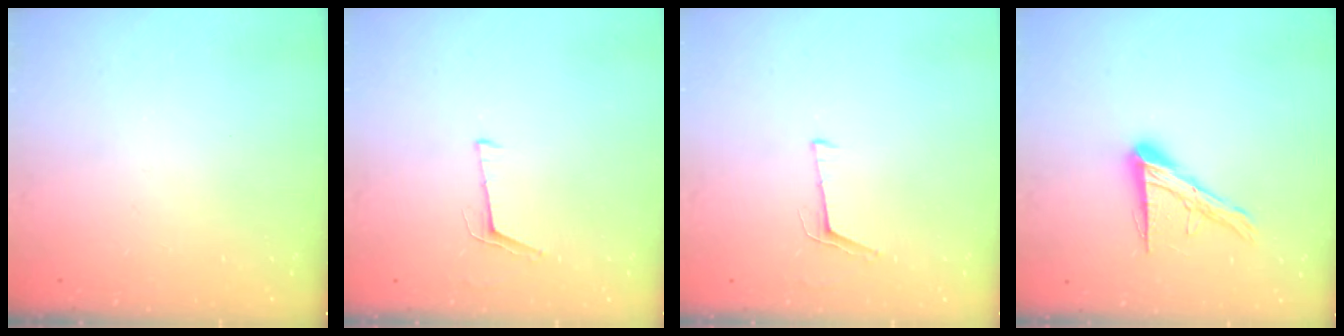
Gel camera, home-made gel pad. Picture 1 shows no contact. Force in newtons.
{"total": 4.2, "press": 3.5, "slide": 2.3}
{"total": 4.2, "press": 3.5, "slide": 2.3}
{"total": 12.0, "press": 12.0, "slide": 0.9}